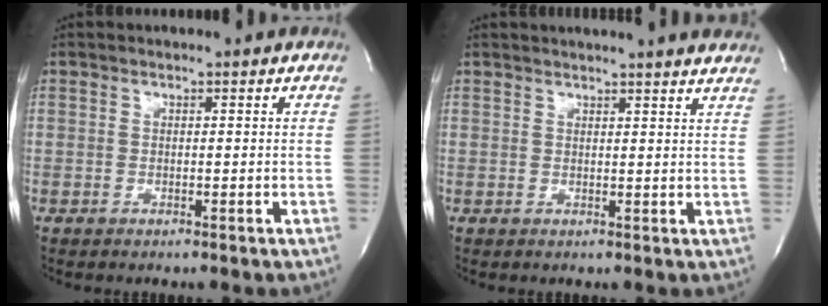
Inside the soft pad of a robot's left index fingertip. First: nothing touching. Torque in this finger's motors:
{"motor_torque": [0.08, -0.18, 0.55, 0.10]}